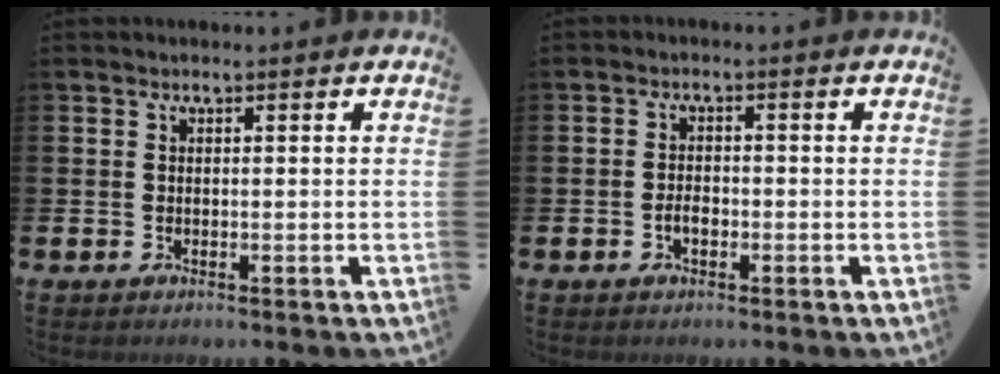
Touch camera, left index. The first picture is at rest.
{"total": 2.0, "force": [-0.7, 1.1, 1.5], "torque": [-0.025, 0.002, -0.014]}